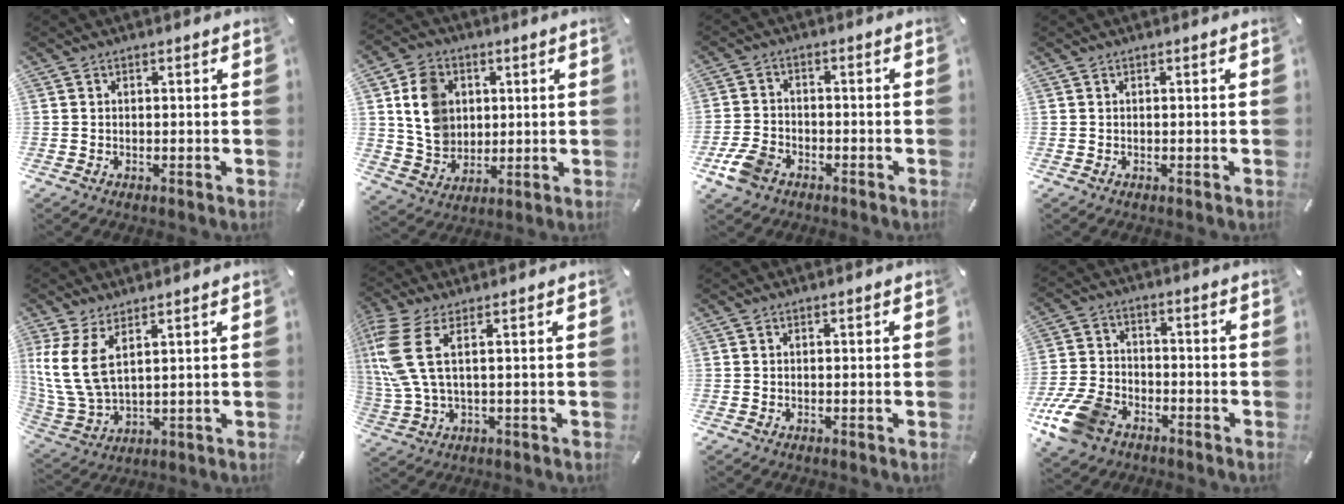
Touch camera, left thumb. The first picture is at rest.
{"total": 11.0, "force": [2.5, 9.5, 4.9], "torque": [-0.089, 0.005, 0.049]}
{"total": 6.8, "force": [-3.9, 4.5, 3.3], "torque": [-0.080, 0.015, -0.075]}
{"total": 0.0}
{"total": 9.9, "force": [4.5, 4.9, 7.3], "torque": [-0.186, -0.027, 0.085]}
{"total": 10.4, "force": [2.8, 3.7, 9.3], "torque": [-0.222, -0.019, 0.049]}
{"total": 0.0}
{"total": 12.0, "force": [-6.8, 7.8, 6.1], "torque": [-0.135, 0.035, -0.125]}